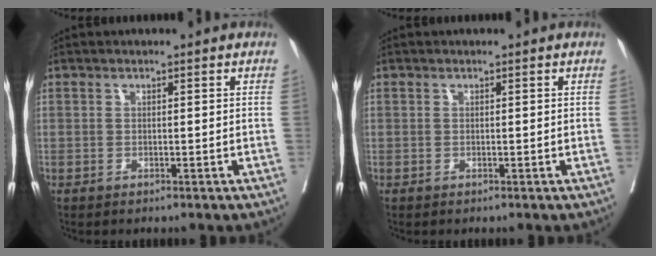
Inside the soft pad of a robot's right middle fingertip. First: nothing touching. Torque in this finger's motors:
{"motor_torque": [-0.02, -0.01, 0.00, 0.00]}